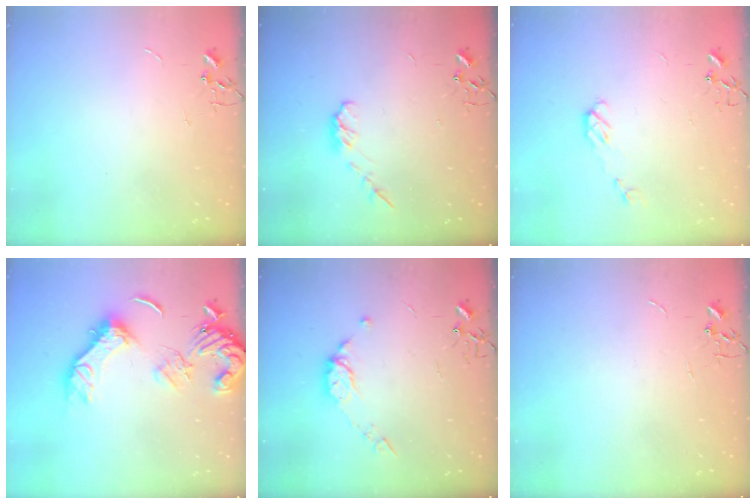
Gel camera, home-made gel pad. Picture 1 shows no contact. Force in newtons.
{"total": 5.4, "press": 5.3, "slide": 0.7}
{"total": 4.6, "press": 4.6, "slide": 0.4}
{"total": 16.1, "press": 16.0, "slide": 2.2}
{"total": 8.7, "press": 8.6, "slide": 1.4}
{"total": 0.0}